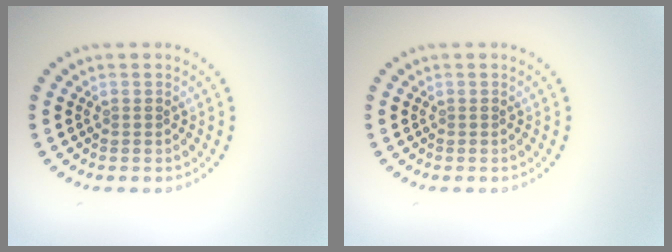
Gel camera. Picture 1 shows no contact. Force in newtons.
{"total": 0.0}